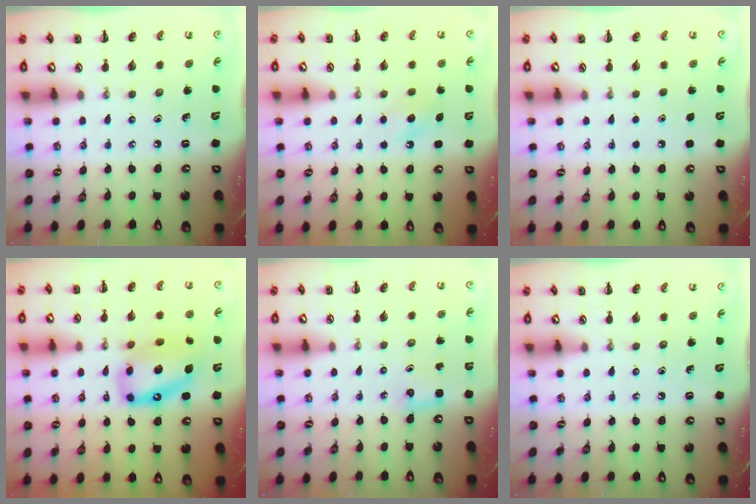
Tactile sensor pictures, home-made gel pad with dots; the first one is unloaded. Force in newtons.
{"total": 5.7, "press": 5.5, "slide": 1.6}
{"total": 1.7, "press": 1.7, "slide": 0.1}
{"total": 14.2, "press": 13.7, "slide": 3.9}
{"total": 2.4, "press": 2.3, "slide": 0.7}
{"total": 0.0}